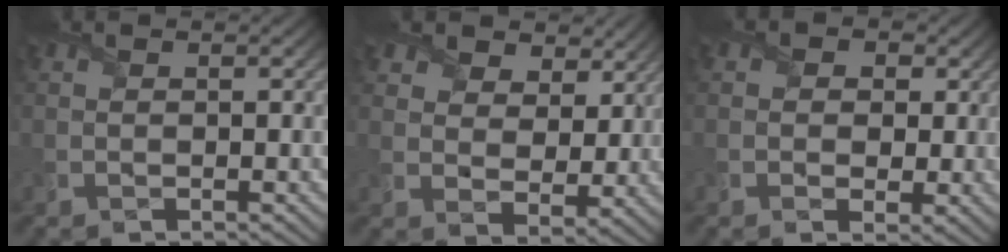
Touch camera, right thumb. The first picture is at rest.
{"total": 9.8, "force": [5.7, 6.4, 4.7], "torque": [-0.105, -0.002, 0.091]}
{"total": 5.0, "force": [1.3, 4.2, 2.5], "torque": [-0.049, -0.002, 0.003]}